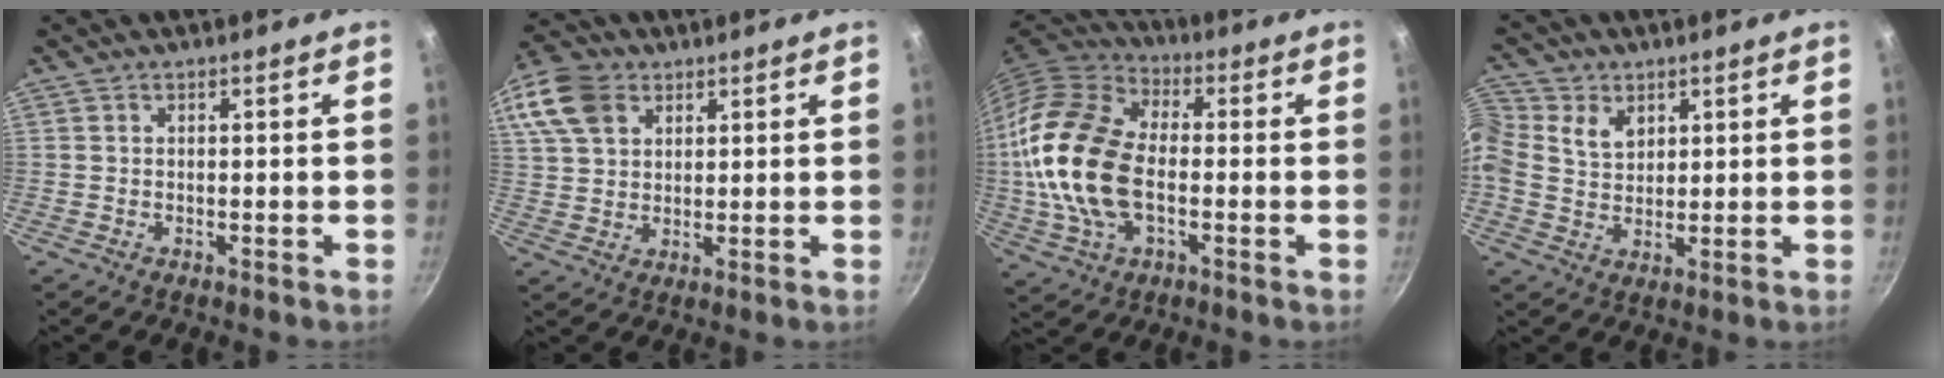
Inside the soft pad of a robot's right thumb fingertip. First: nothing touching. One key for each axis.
{"total": 13.8, "fx": 6.3, "fy": 9.8, "fz": 7.3, "tx": -0.157, "ty": 0.013, "tz": 0.117}
{"total": 20.1, "fx": -1.4, "fy": 12.3, "fz": 15.8, "tx": -0.303, "ty": 0.026, "tz": -0.037}
{"total": 8.0, "fx": 2.4, "fy": 6.6, "fz": 3.9, "tx": -0.068, "ty": -0.002, "tz": 0.036}